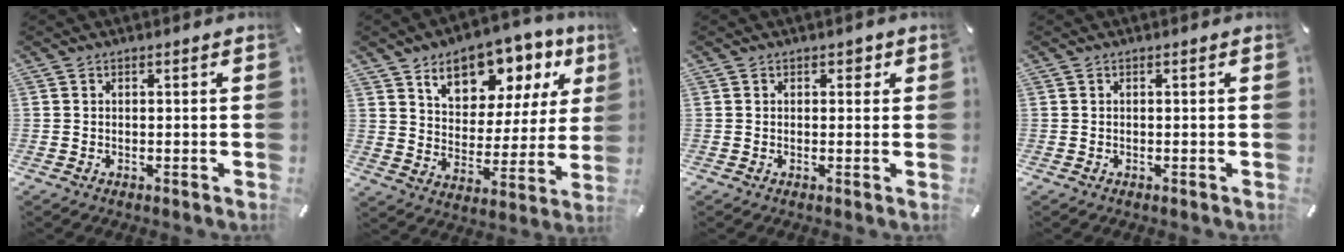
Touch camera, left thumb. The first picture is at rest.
{"total": 13.4, "force": [9.3, 8.0, 5.6], "torque": [-0.089, -0.062, 0.161]}
{"total": 1.6, "force": [0.6, 1.3, 0.7], "torque": [0.001, 0.000, 0.005]}
{"total": 0.0}